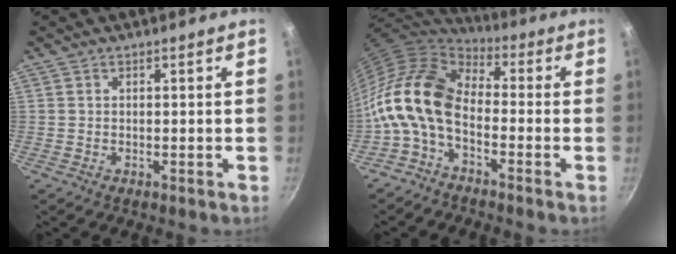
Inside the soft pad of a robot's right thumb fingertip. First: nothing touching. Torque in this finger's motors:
{"motor_torque": [1.17, 2.51, 1.38, -1.39, 0.30]}